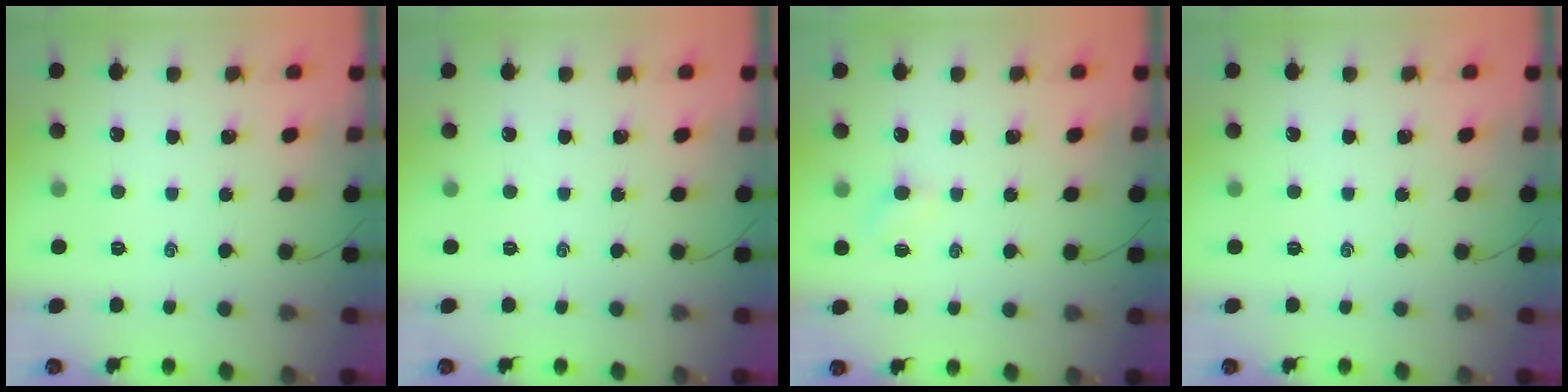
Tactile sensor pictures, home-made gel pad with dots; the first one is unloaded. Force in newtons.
{"total": 0.0}
{"total": 2.8, "press": 2.6, "slide": 1.0}
{"total": 0.0}